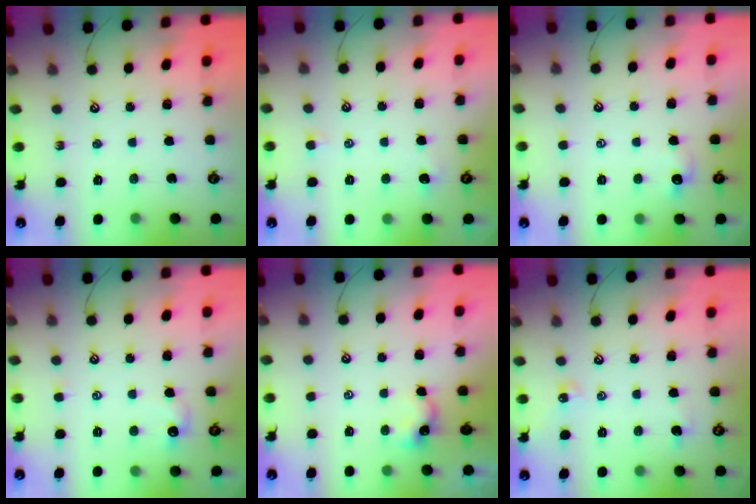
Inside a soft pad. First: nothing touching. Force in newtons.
{"total": 2.2, "press": 2.1, "slide": 0.3}
{"total": 0.9, "press": 0.8, "slide": 0.4}
{"total": 1.6, "press": 1.5, "slide": 0.4}
{"total": 1.5, "press": 1.5, "slide": 0.3}
{"total": 2.6, "press": 2.6, "slide": 0.5}